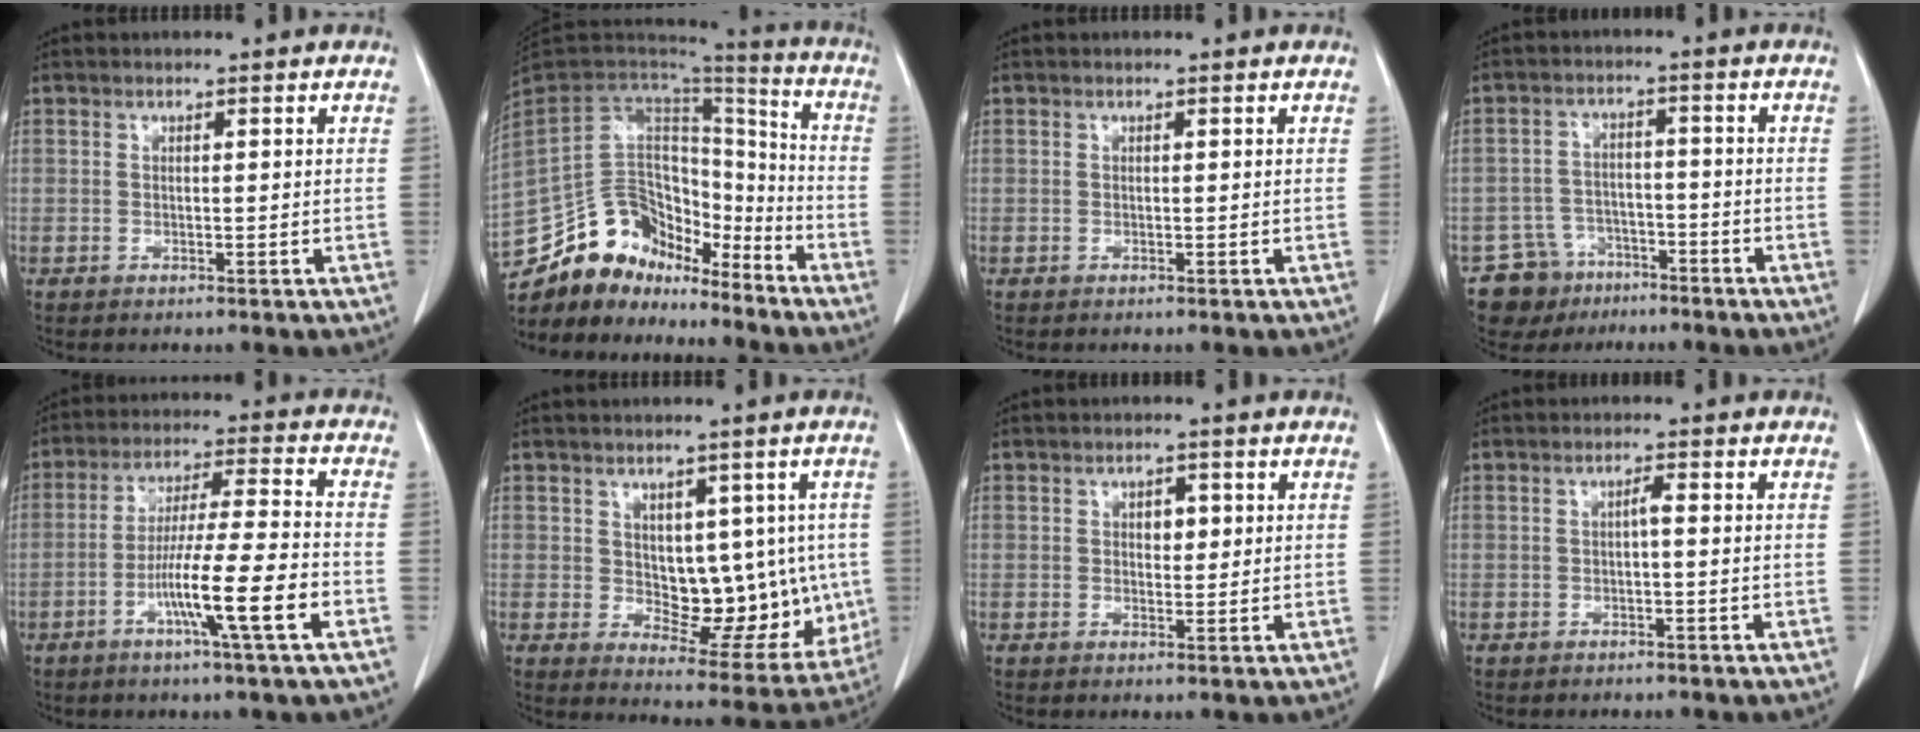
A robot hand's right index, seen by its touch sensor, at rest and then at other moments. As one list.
[{"total": 18.1, "force": [-14.8, 8.6, 5.9], "torque": [-0.100, 0.067, -0.255]}, {"total": 0.0}, {"total": 7.0, "force": [-4.9, 4.9, 0.1], "torque": [0.002, 0.014, -0.080]}, {"total": 12.1, "force": [-4.8, -0.6, 11.1], "torque": [-0.196, -0.004, -0.085]}, {"total": 12.6, "force": [0.7, 7.2, 10.3], "torque": [-0.115, 0.007, 0.038]}, {"total": 2.2, "force": [0.6, 1.3, 1.6], "torque": [-0.020, 0.000, 0.009]}, {"total": 1.2, "force": [-0.1, 0.1, 1.1], "torque": [-0.019, 0.003, -0.002]}]